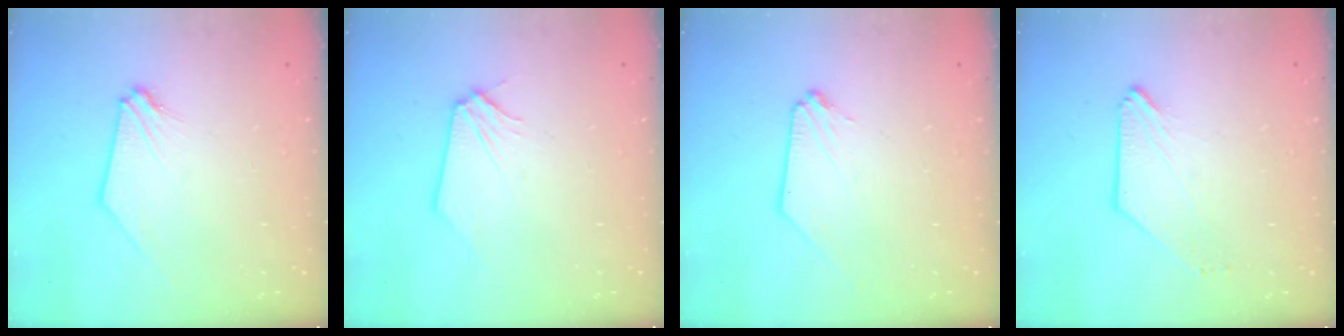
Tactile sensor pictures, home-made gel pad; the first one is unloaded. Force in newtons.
{"total": 0.0}
{"total": 0.0}
{"total": 1.1, "press": 1.0, "slide": 0.4}